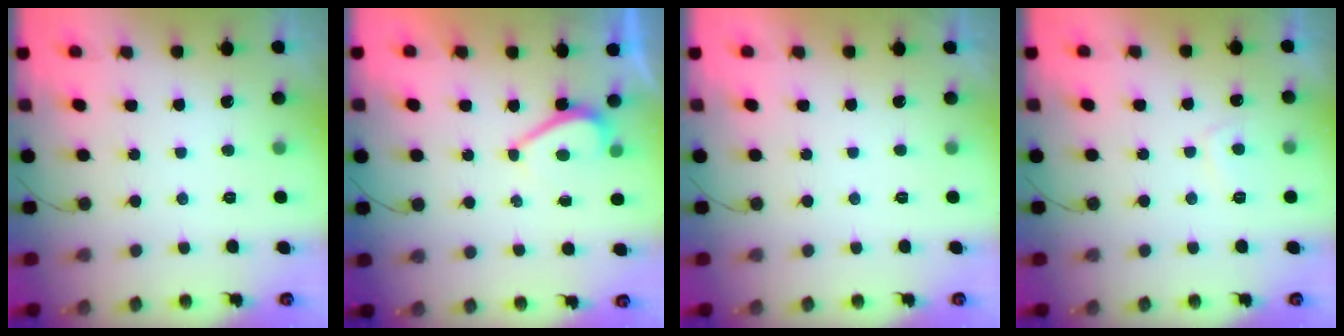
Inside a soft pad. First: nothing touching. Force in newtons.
{"total": 2.8, "press": 2.8, "slide": 0.5}
{"total": 2.2, "press": 2.1, "slide": 0.3}
{"total": 2.8, "press": 2.7, "slide": 0.9}